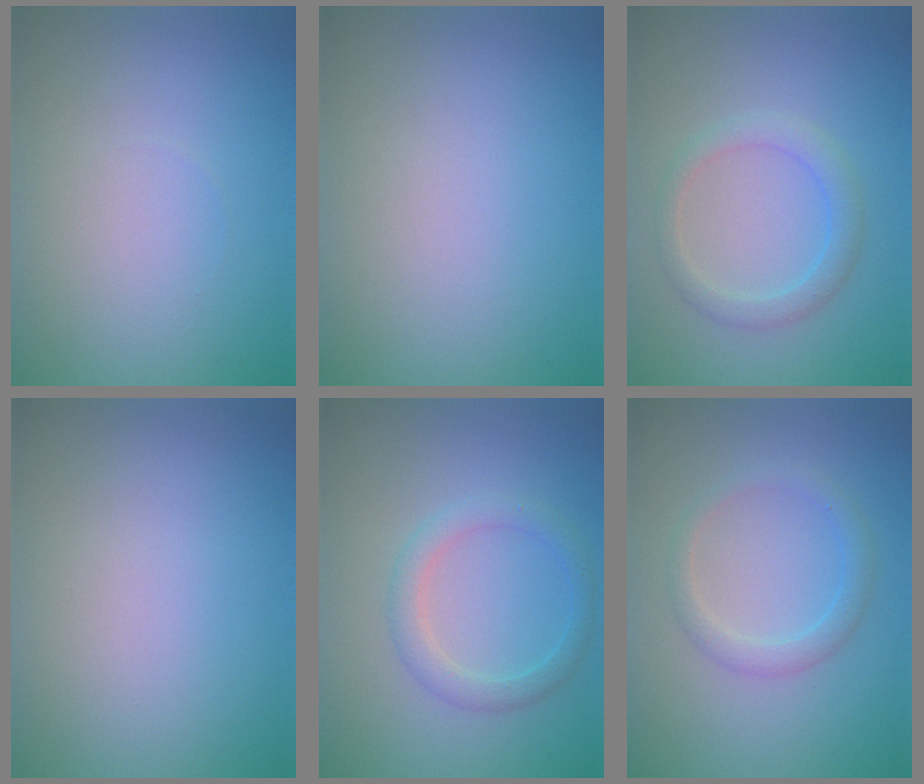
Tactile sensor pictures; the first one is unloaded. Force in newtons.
{"total": 0.0}
{"total": 2.4, "press": 2.4, "slide": 0.1}
{"total": 0.0}
{"total": 2.4, "press": 2.4, "slide": 0.1}
{"total": 2.0, "press": 2.0, "slide": 0.1}